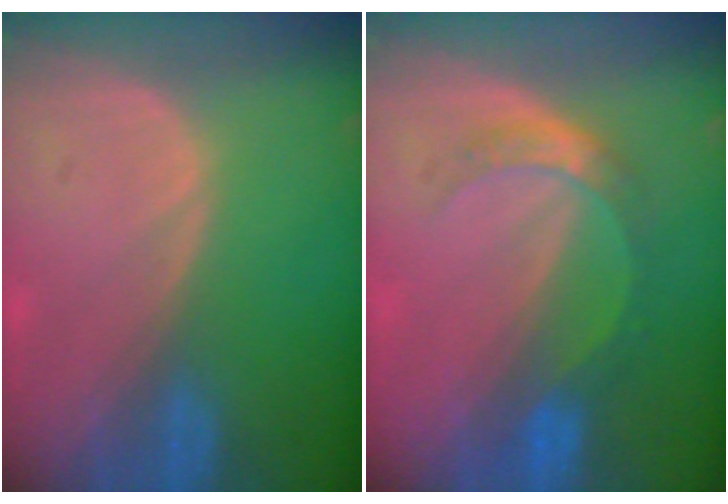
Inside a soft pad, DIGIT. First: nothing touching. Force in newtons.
{"total": 5.2, "press": 4.6, "slide": 2.2}